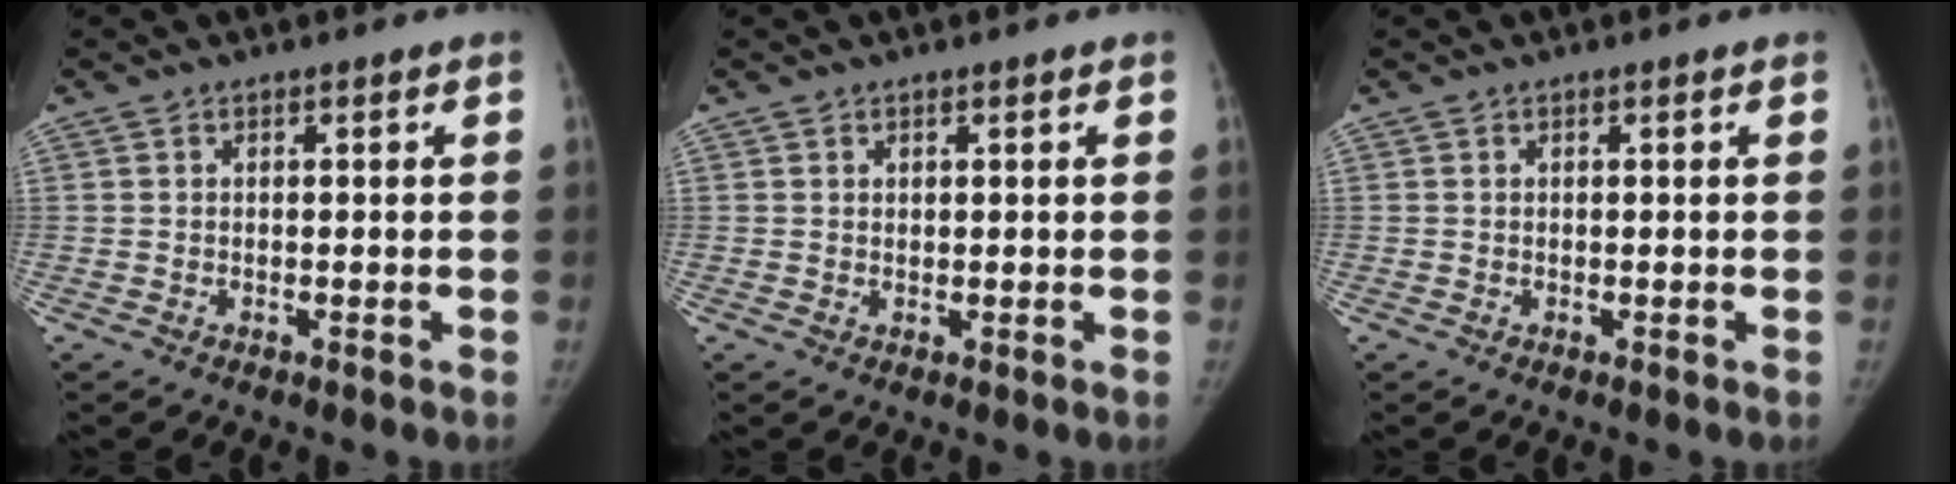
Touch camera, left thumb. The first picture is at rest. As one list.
[{"total": 0.8, "force": [0.5, 0.6, 0.3], "torque": [0.004, -0.003, 0.007]}, {"total": 0.0}]